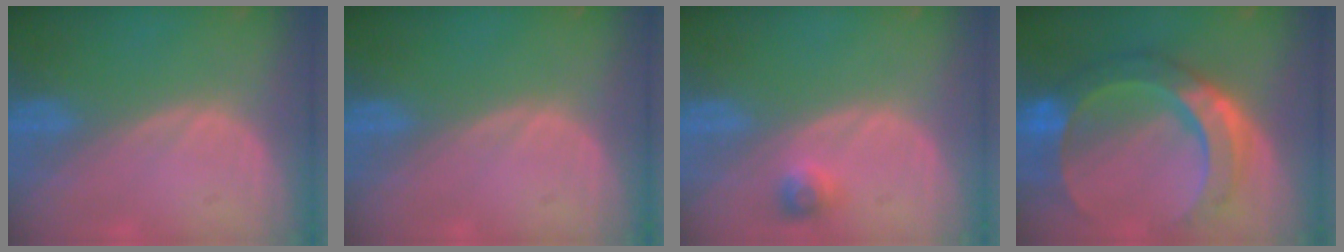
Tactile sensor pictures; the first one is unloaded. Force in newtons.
{"total": 0.0}
{"total": 2.2, "press": 2.2, "slide": 0.2}
{"total": 11.0, "press": 11.0, "slide": 0.9}